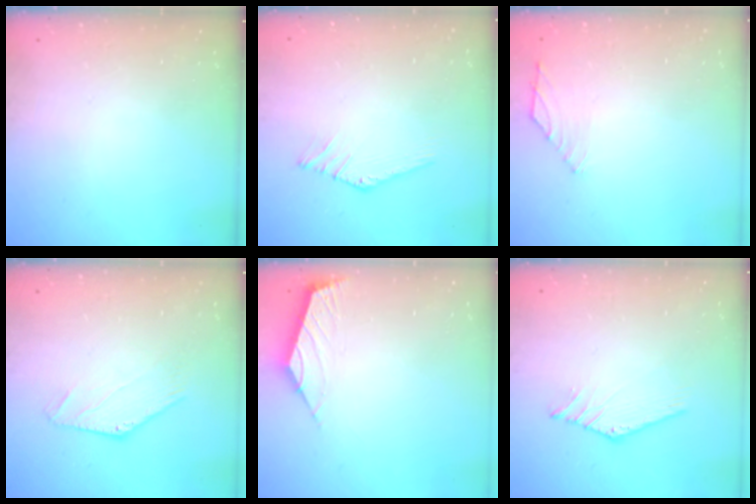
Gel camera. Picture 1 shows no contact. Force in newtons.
{"total": 1.1, "press": 1.1, "slide": 0.2}
{"total": 1.4, "press": 1.3, "slide": 0.6}
{"total": 0.0}
{"total": 2.5, "press": 2.4, "slide": 0.6}
{"total": 0.0}